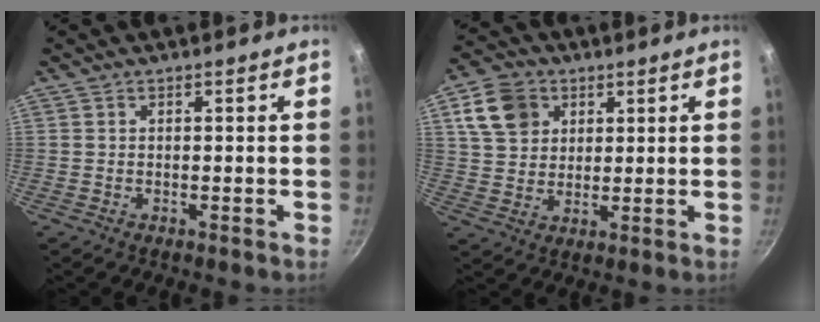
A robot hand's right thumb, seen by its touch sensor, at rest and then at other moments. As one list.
[{"total": 10.0, "force": [4.0, 7.9, 4.7], "torque": [-0.064, 0.003, 0.072]}]